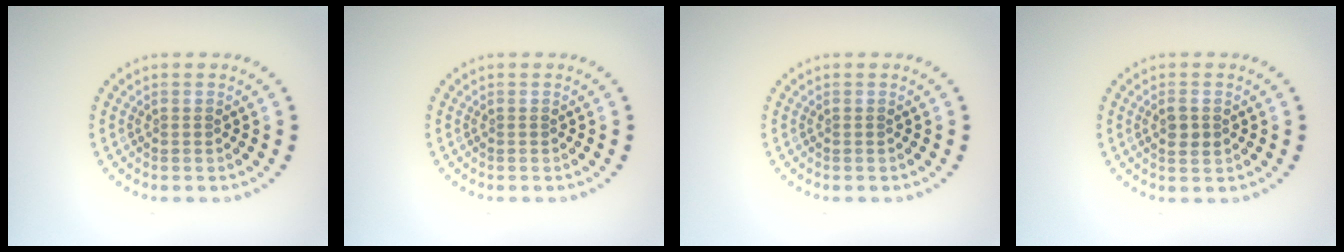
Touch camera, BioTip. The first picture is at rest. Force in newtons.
{"total": 0.0}
{"total": 0.0}
{"total": 1.7, "press": 1.7, "slide": 0.4}